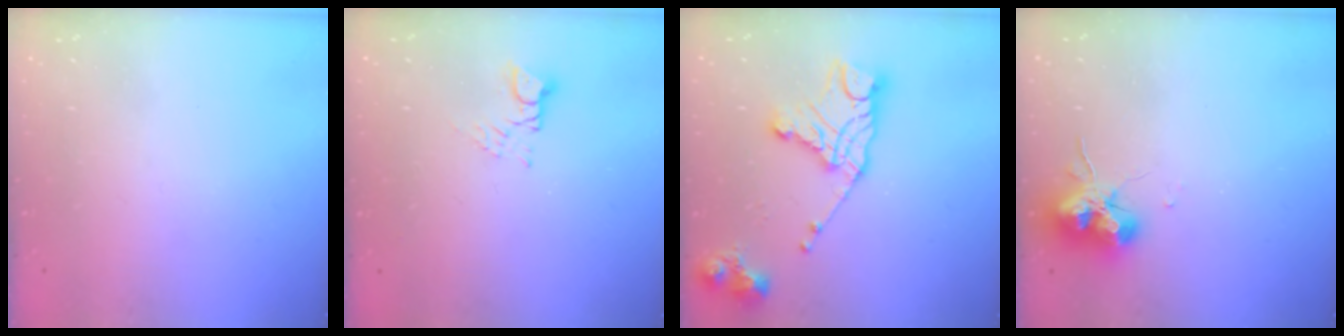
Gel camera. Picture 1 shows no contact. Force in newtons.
{"total": 3.4, "press": 3.3, "slide": 0.3}
{"total": 16.8, "press": 16.7, "slide": 1.4}
{"total": 13.8, "press": 13.7, "slide": 1.3}